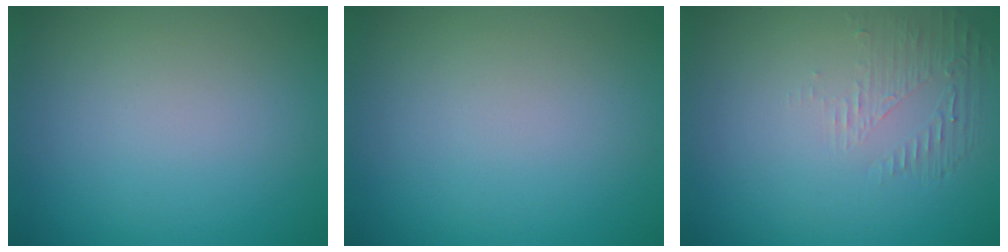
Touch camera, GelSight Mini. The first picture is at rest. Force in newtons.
{"total": 0.0}
{"total": 1.6, "press": 0.4, "slide": 1.6}